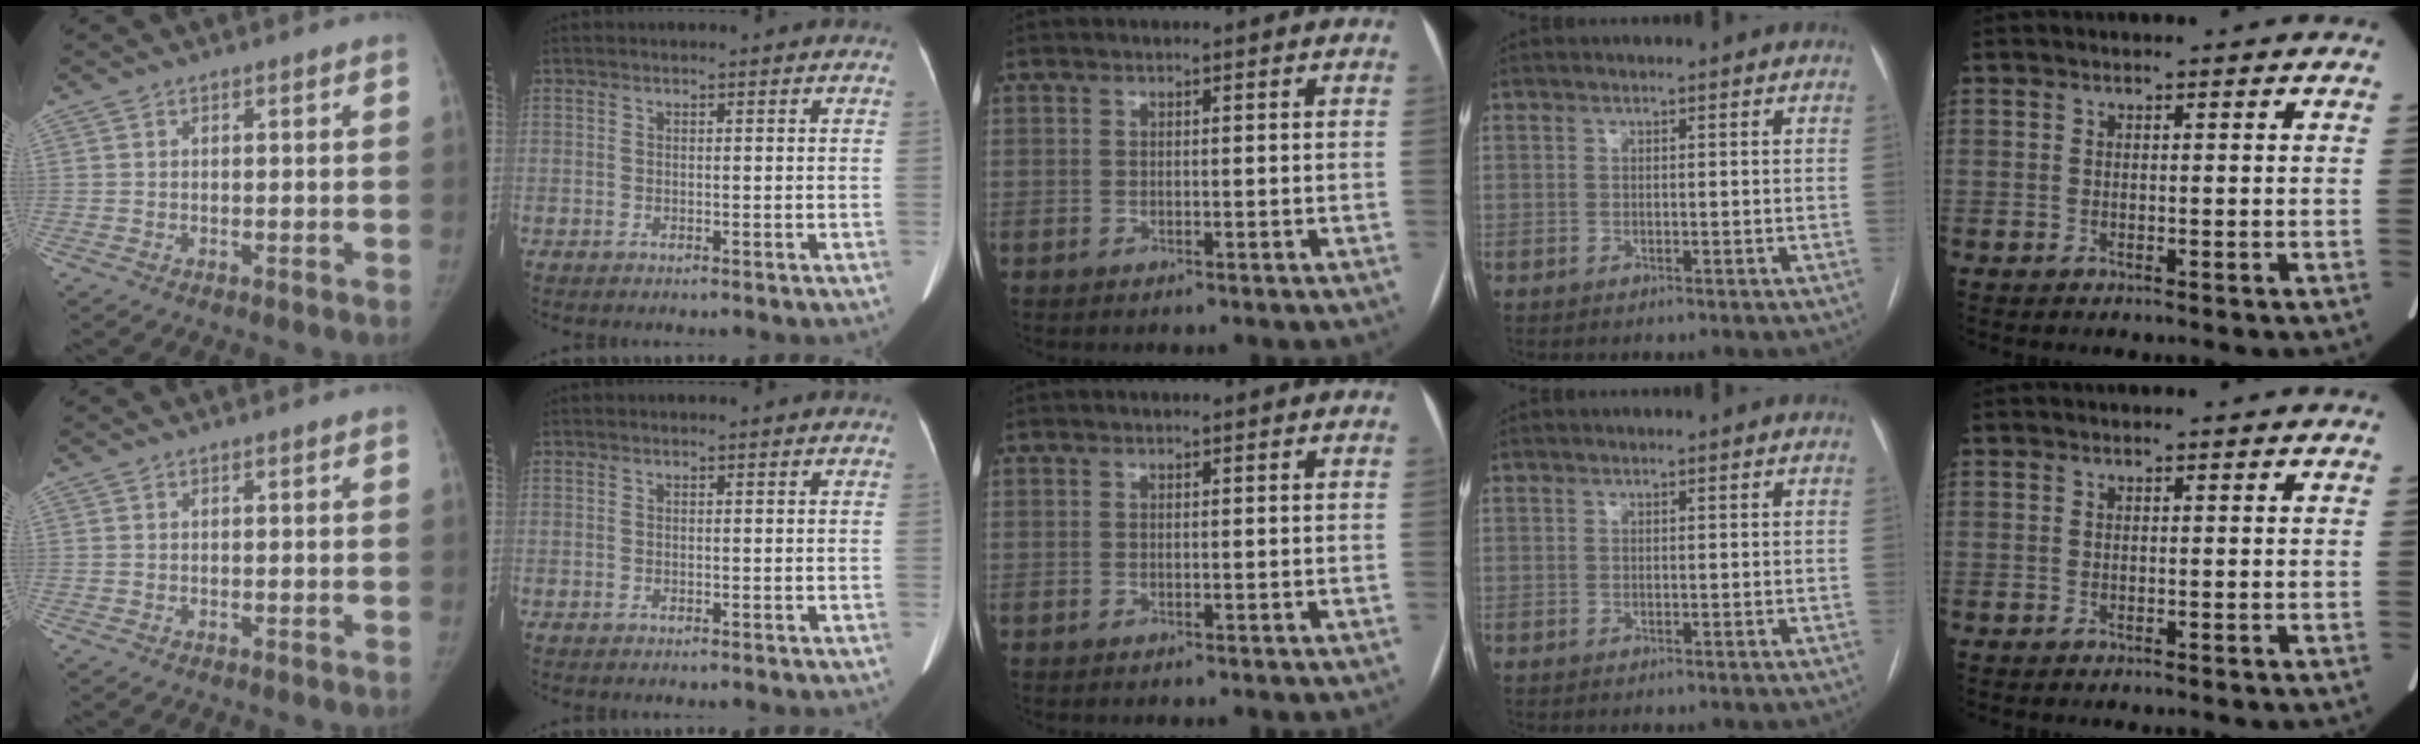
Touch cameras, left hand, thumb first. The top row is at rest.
{}